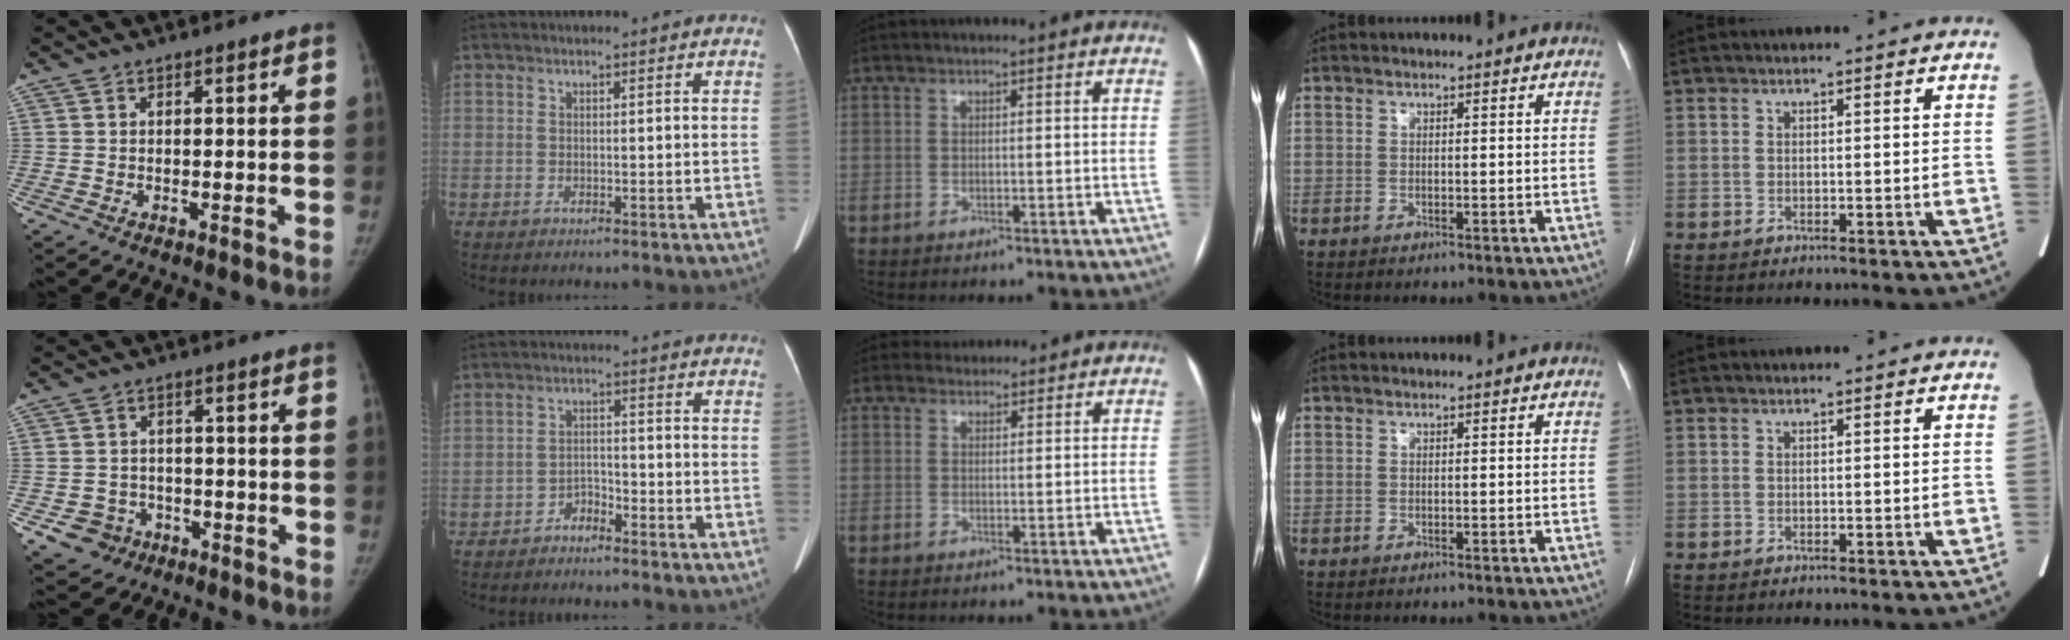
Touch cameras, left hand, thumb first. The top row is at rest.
{"thumb": {"total": 6.1, "force": [-2.7, 5.4, 0.9], "torque": [0.001, 0.021, -0.036]}, "index": {"total": 2.6, "force": [-2.3, 1.0, 0.7], "torque": [-0.011, 0.001, -0.040]}, "middle": {"total": 2.7, "force": [2.4, 1.1, -0.3], "torque": [0.008, 0.017, 0.037]}}